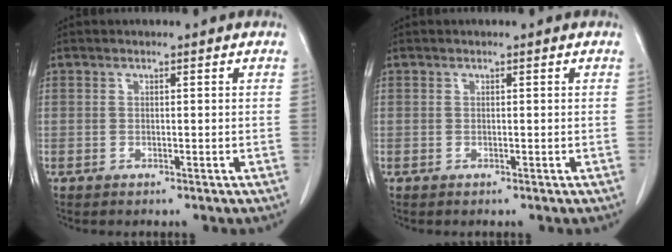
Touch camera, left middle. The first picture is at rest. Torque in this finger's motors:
{"motor_torque": [-0.01, -0.01, 0.04, 0.00]}